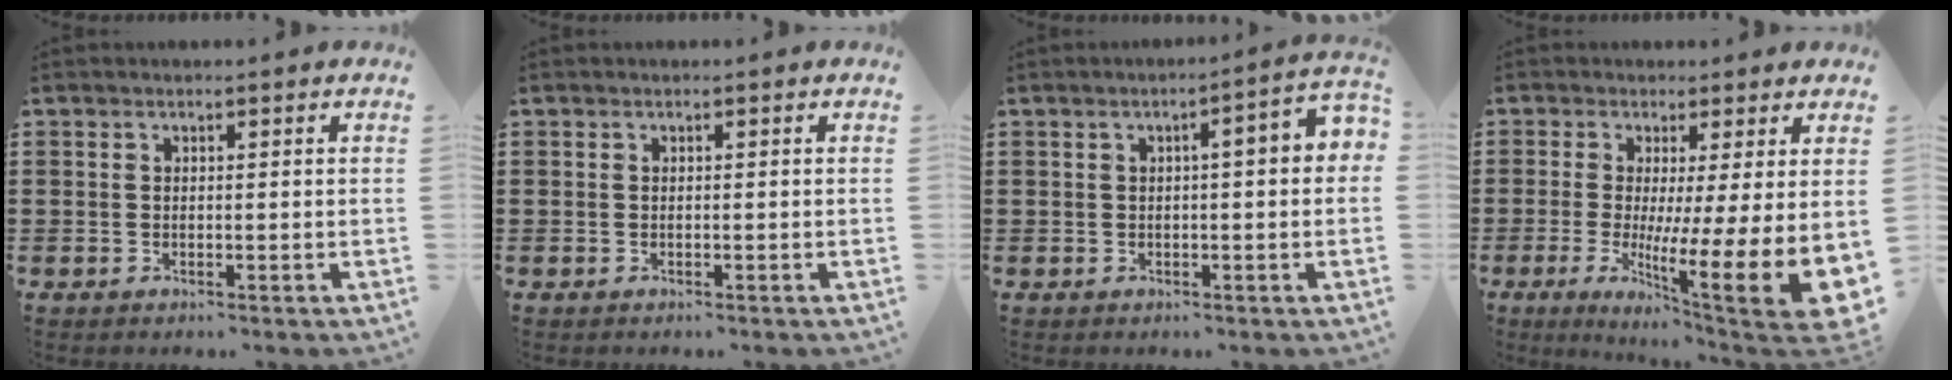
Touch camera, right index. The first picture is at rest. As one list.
[{"total": 0.0}, {"total": 3.5, "force": [0.0, 0.4, 3.5], "torque": [-0.061, 0.003, -0.003]}, {"total": 9.0, "force": [-0.4, 1.9, 8.8], "torque": [-0.141, -0.051, -0.004]}]